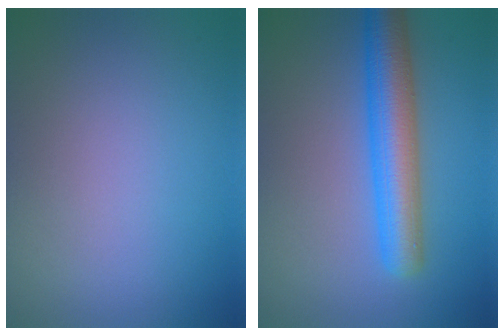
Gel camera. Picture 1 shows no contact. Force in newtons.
{"total": 6.0, "press": 6.0, "slide": 0.1}